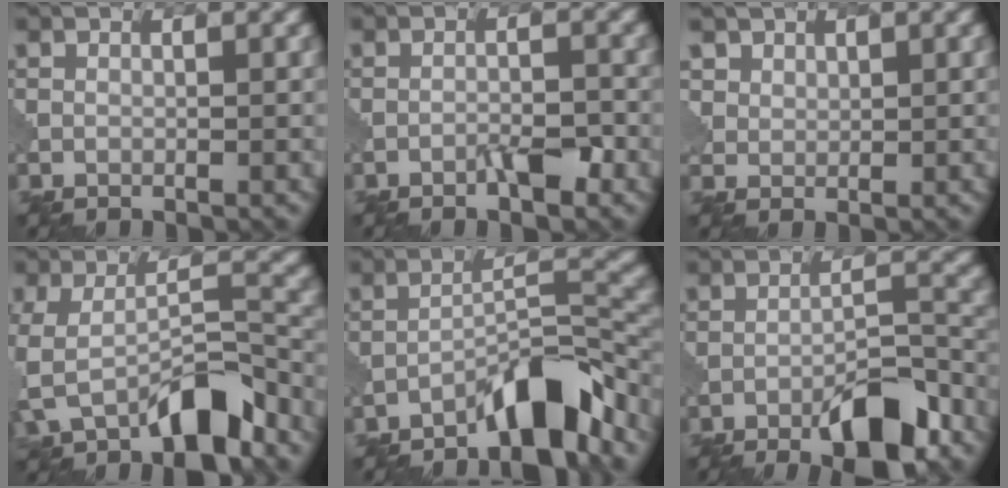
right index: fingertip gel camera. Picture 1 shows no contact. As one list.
[{"total": 2.5, "force": [-1.5, 0.5, 1.9], "torque": [-0.034, 0.005, -0.028]}, {"total": 2.7, "force": [1.8, 1.9, 0.7], "torque": [-0.026, -0.011, 0.049]}, {"total": 7.8, "force": [-3.9, 3.0, 6.1], "torque": [-0.117, -0.004, -0.073]}, {"total": 6.8, "force": [-5.2, 1.1, 4.1], "torque": [-0.057, 0.016, -0.090]}, {"total": 8.4, "force": [-5.7, 2.1, 5.9], "torque": [-0.088, 0.006, -0.091]}]